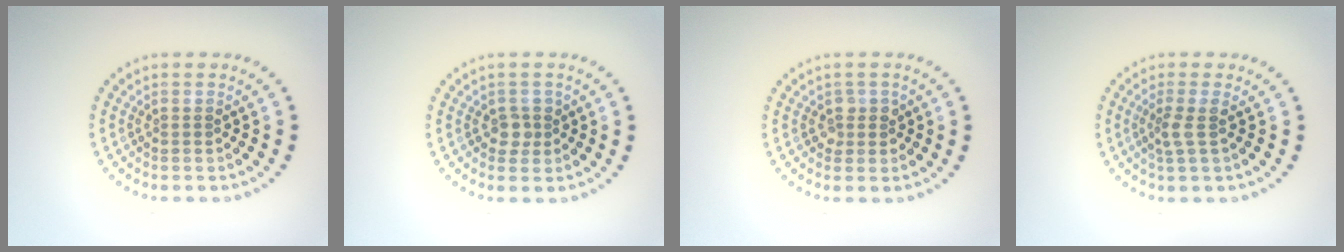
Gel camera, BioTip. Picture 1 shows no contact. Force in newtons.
{"total": 1.5, "press": 1.3, "slide": 0.8}
{"total": 1.5, "press": 1.4, "slide": 0.7}
{"total": 1.7, "press": 1.4, "slide": 1.1}